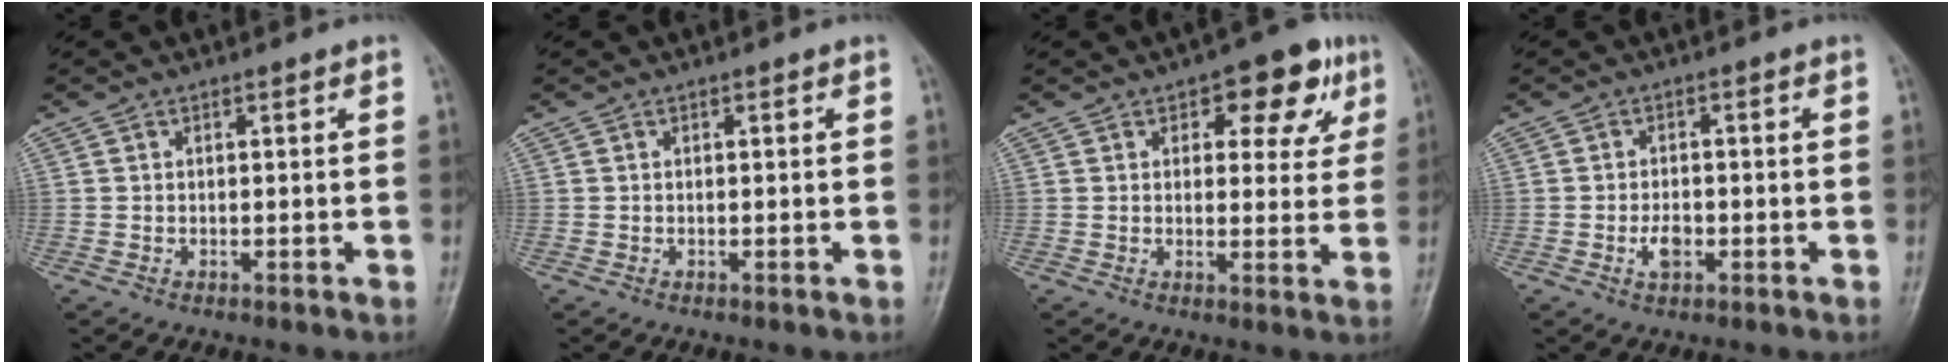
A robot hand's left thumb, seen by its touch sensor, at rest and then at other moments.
{"total": 0.0}
{"total": 9.9, "force": [4.6, 5.4, 6.9], "torque": [-0.039, -0.008, 0.052]}
{"total": 3.4, "force": [-1.2, 2.0, 2.4], "torque": [-0.038, 0.004, -0.021]}